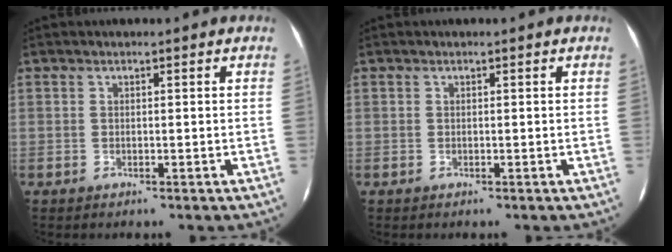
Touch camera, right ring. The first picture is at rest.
{"total": 0.0}